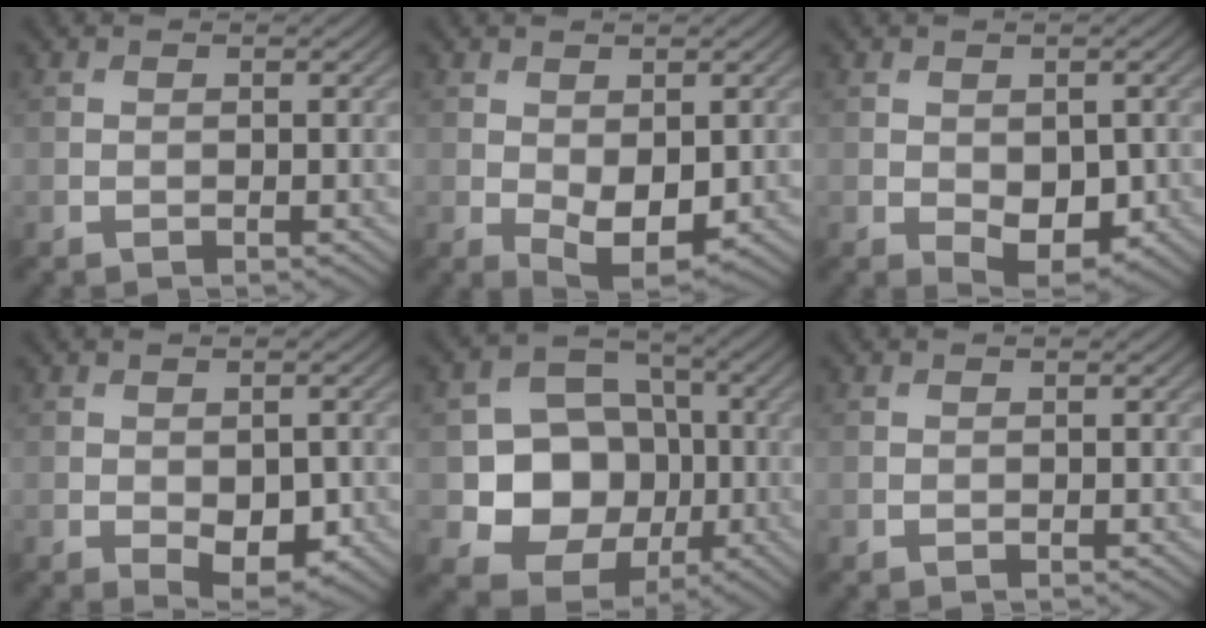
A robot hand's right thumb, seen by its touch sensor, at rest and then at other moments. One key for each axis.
{"total": 5.0, "fx": -0.6, "fy": 2.9, "fz": 4.1, "tx": -0.076, "ty": -0.016, "tz": 0.000}
{"total": 4.7, "fx": -0.9, "fy": 2.9, "fz": 3.7, "tx": -0.060, "ty": -0.017, "tz": -0.007}
{"total": 4.7, "fx": -1.3, "fy": 2.6, "fz": 3.7, "tx": -0.057, "ty": -0.017, "tz": -0.010}
{"total": 10.7, "fx": -1.8, "fy": 9.2, "fz": 5.3, "tx": -0.103, "ty": -0.014, "tz": -0.052}
{"total": 0.0}